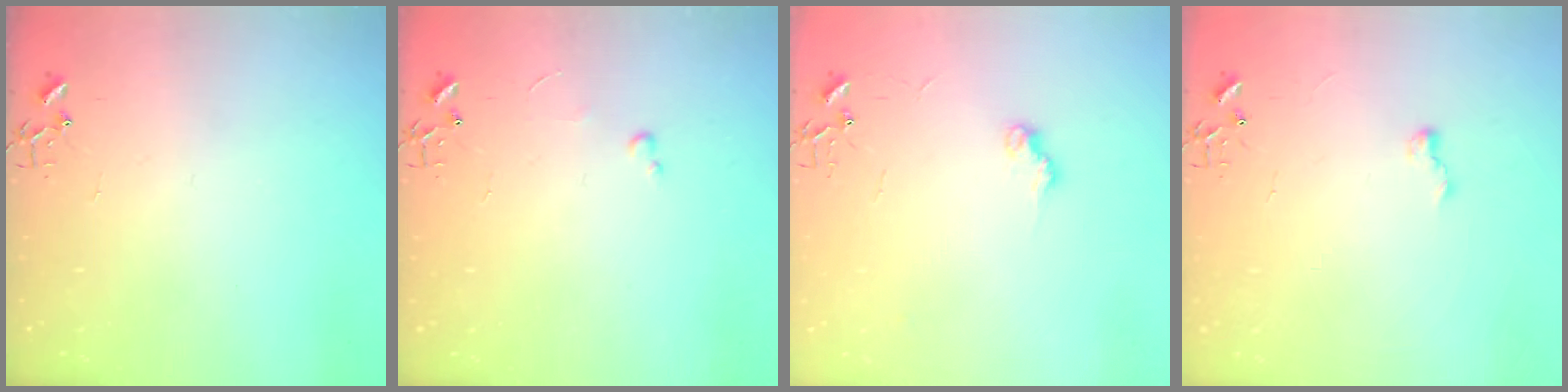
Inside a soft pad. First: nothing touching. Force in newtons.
{"total": 2.4, "press": 2.3, "slide": 0.4}
{"total": 7.1, "press": 7.1, "slide": 0.5}
{"total": 5.7, "press": 5.6, "slide": 0.7}